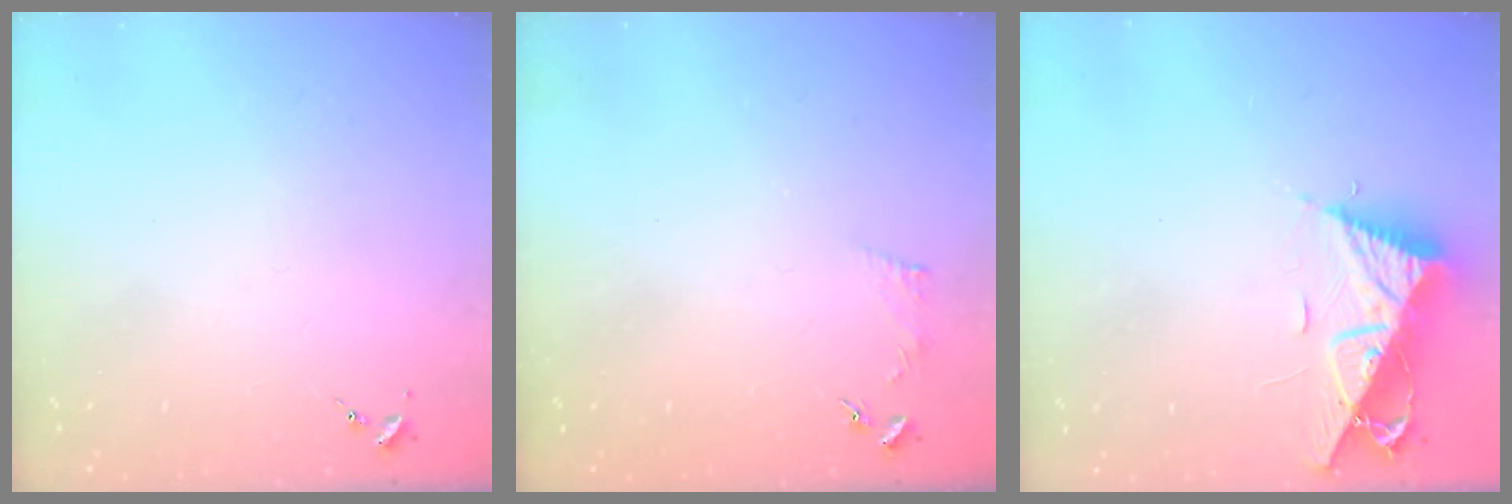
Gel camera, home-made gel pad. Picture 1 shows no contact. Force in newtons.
{"total": 3.4, "press": 3.3, "slide": 0.5}
{"total": 11.7, "press": 11.6, "slide": 0.9}